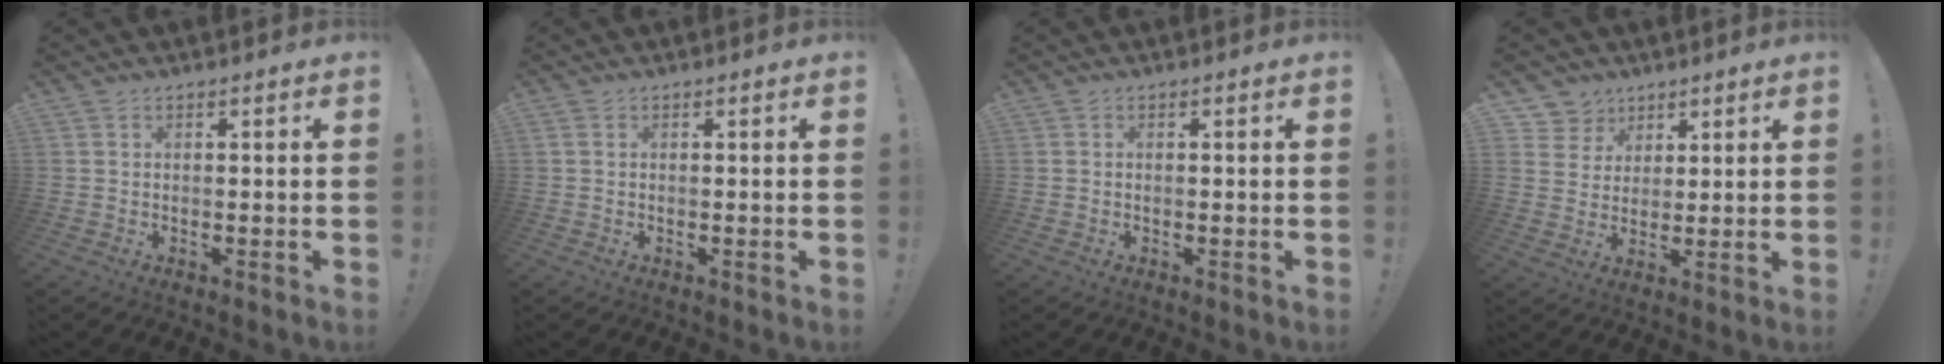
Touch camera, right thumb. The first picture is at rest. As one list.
[{"total": 0.5, "force": [0.2, 0.5, 0.2], "torque": [-0.005, 0.002, 0.003]}, {"total": 0.0}, {"total": 7.1, "force": [4.0, 5.9, 0.6], "torque": [-0.016, -0.033, 0.082]}]